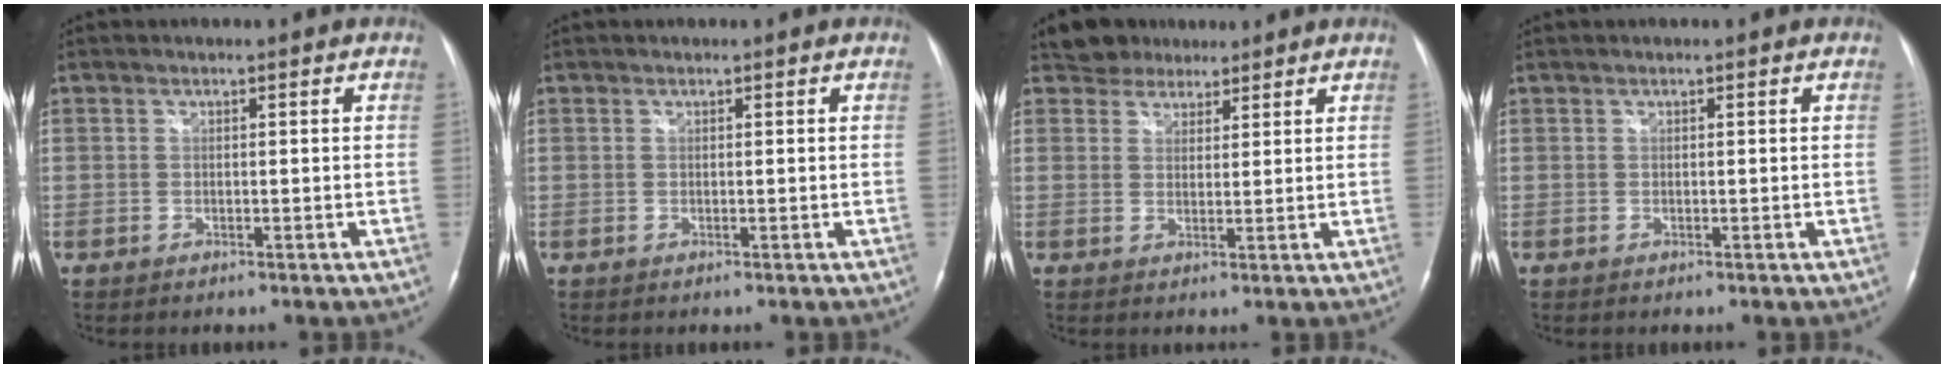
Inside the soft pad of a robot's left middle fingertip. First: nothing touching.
{"total": 0.0}
{"total": 4.4, "force": [3.6, 2.6, 0.1], "torque": [0.000, 0.009, 0.056]}
{"total": 0.0}